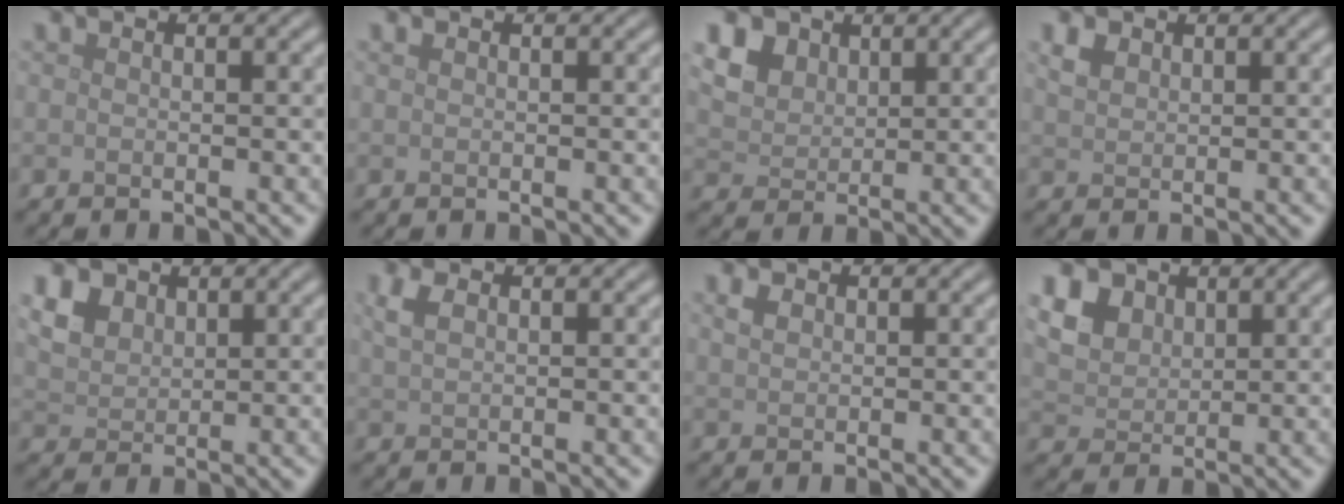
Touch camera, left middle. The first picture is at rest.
{"total": 0.0}
{"total": 6.7, "force": [3.5, 4.8, 3.0], "torque": [-0.105, 0.014, 0.067]}
{"total": 1.7, "force": [1.0, 1.1, 0.7], "torque": [-0.018, 0.003, 0.021]}
{"total": 5.0, "force": [2.8, 3.4, 2.3], "torque": [-0.077, 0.007, 0.060]}
{"total": 1.9, "force": [0.9, 1.1, 1.3], "torque": [-0.033, 0.003, 0.019]}
{"total": 1.2, "force": [0.5, 0.9, 0.6], "torque": [-0.012, 0.003, 0.009]}
{"total": 6.9, "force": [3.5, 4.9, 3.3], "torque": [-0.108, 0.016, 0.065]}